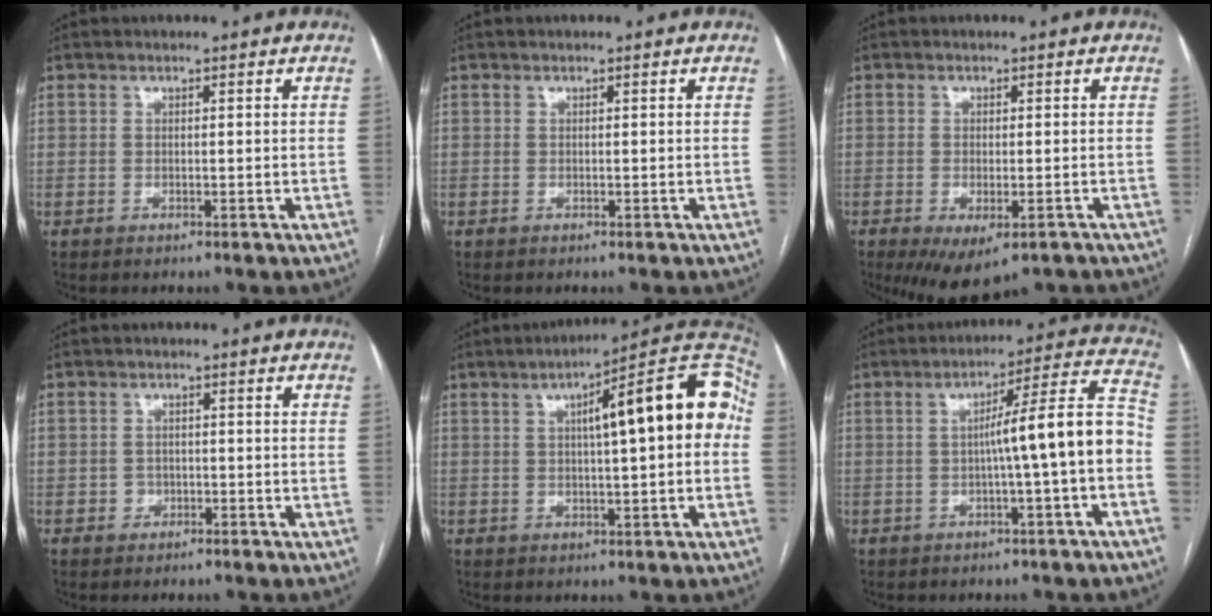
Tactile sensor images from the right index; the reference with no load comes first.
{"total": 0.0}
{"total": 8.9, "force": [-5.9, 3.5, 5.6], "torque": [-0.082, -0.013, -0.084]}
{"total": 1.7, "force": [-0.8, 1.5, 0.2], "torque": [0.002, 0.007, -0.016]}
{"total": 16.3, "force": [2.7, 3.0, 15.8], "torque": [-0.212, 0.046, 0.032]}
{"total": 11.1, "force": [-1.8, -0.6, 11.0], "torque": [-0.156, 0.029, -0.028]}